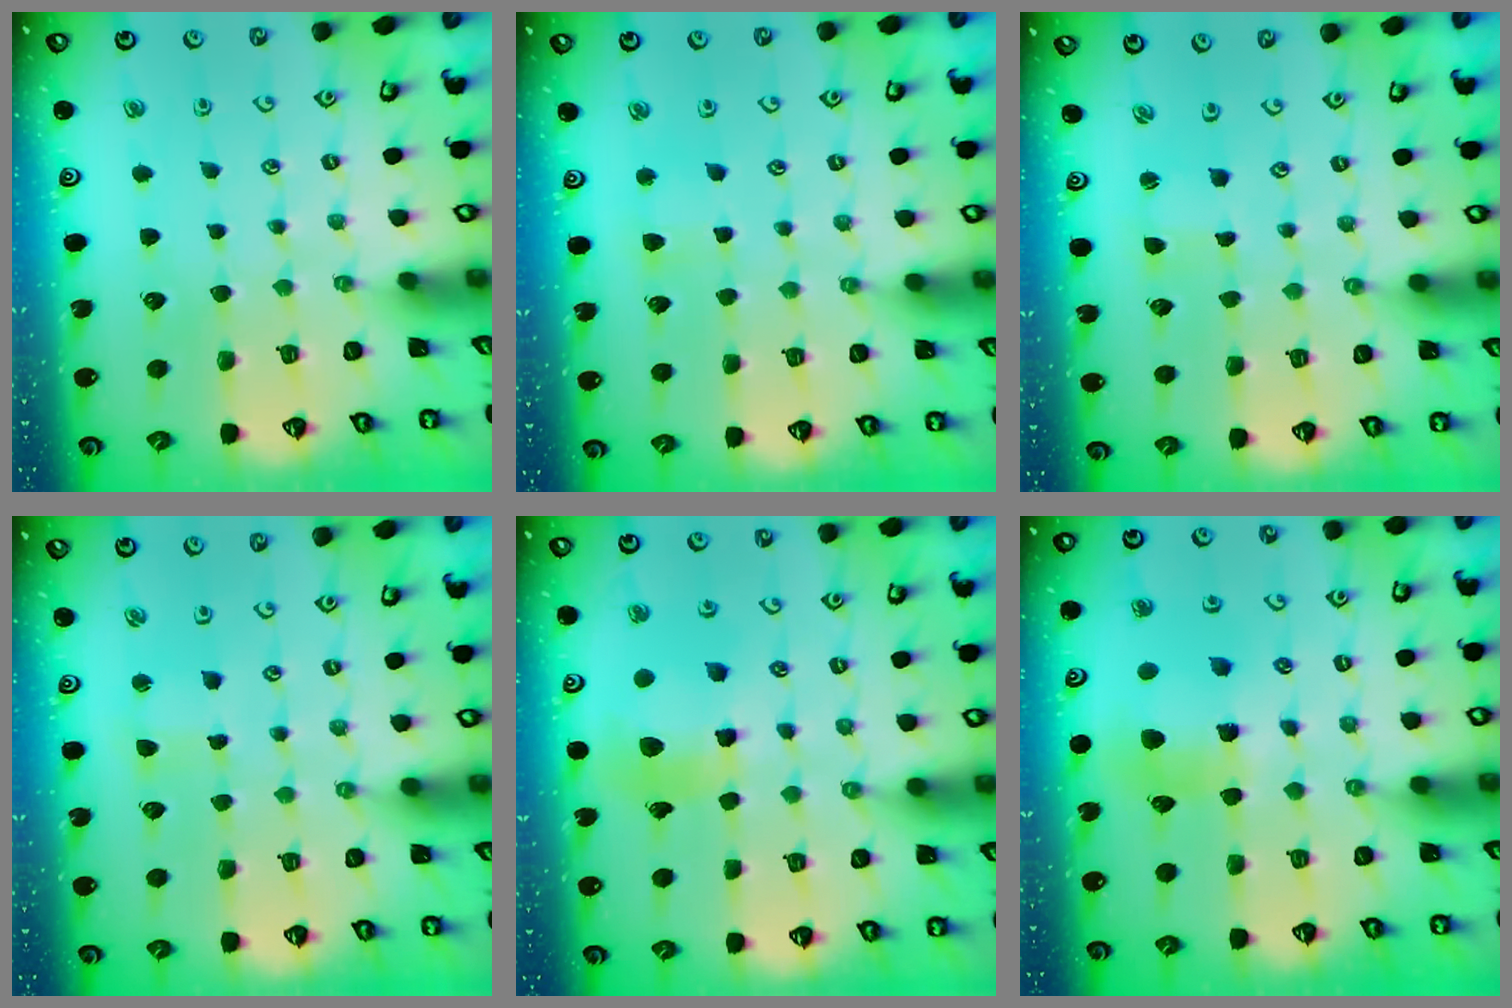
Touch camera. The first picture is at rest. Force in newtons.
{"total": 2.5, "press": 2.4, "slide": 0.5}
{"total": 1.4, "press": 1.3, "slide": 0.2}
{"total": 2.1, "press": 2.1, "slide": 0.5}
{"total": 10.3, "press": 10.2, "slide": 1.3}
{"total": 8.4, "press": 8.3, "slide": 1.1}